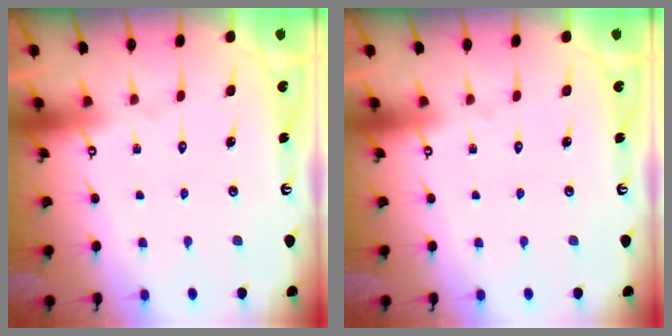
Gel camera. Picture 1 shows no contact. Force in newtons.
{"total": 0.0}